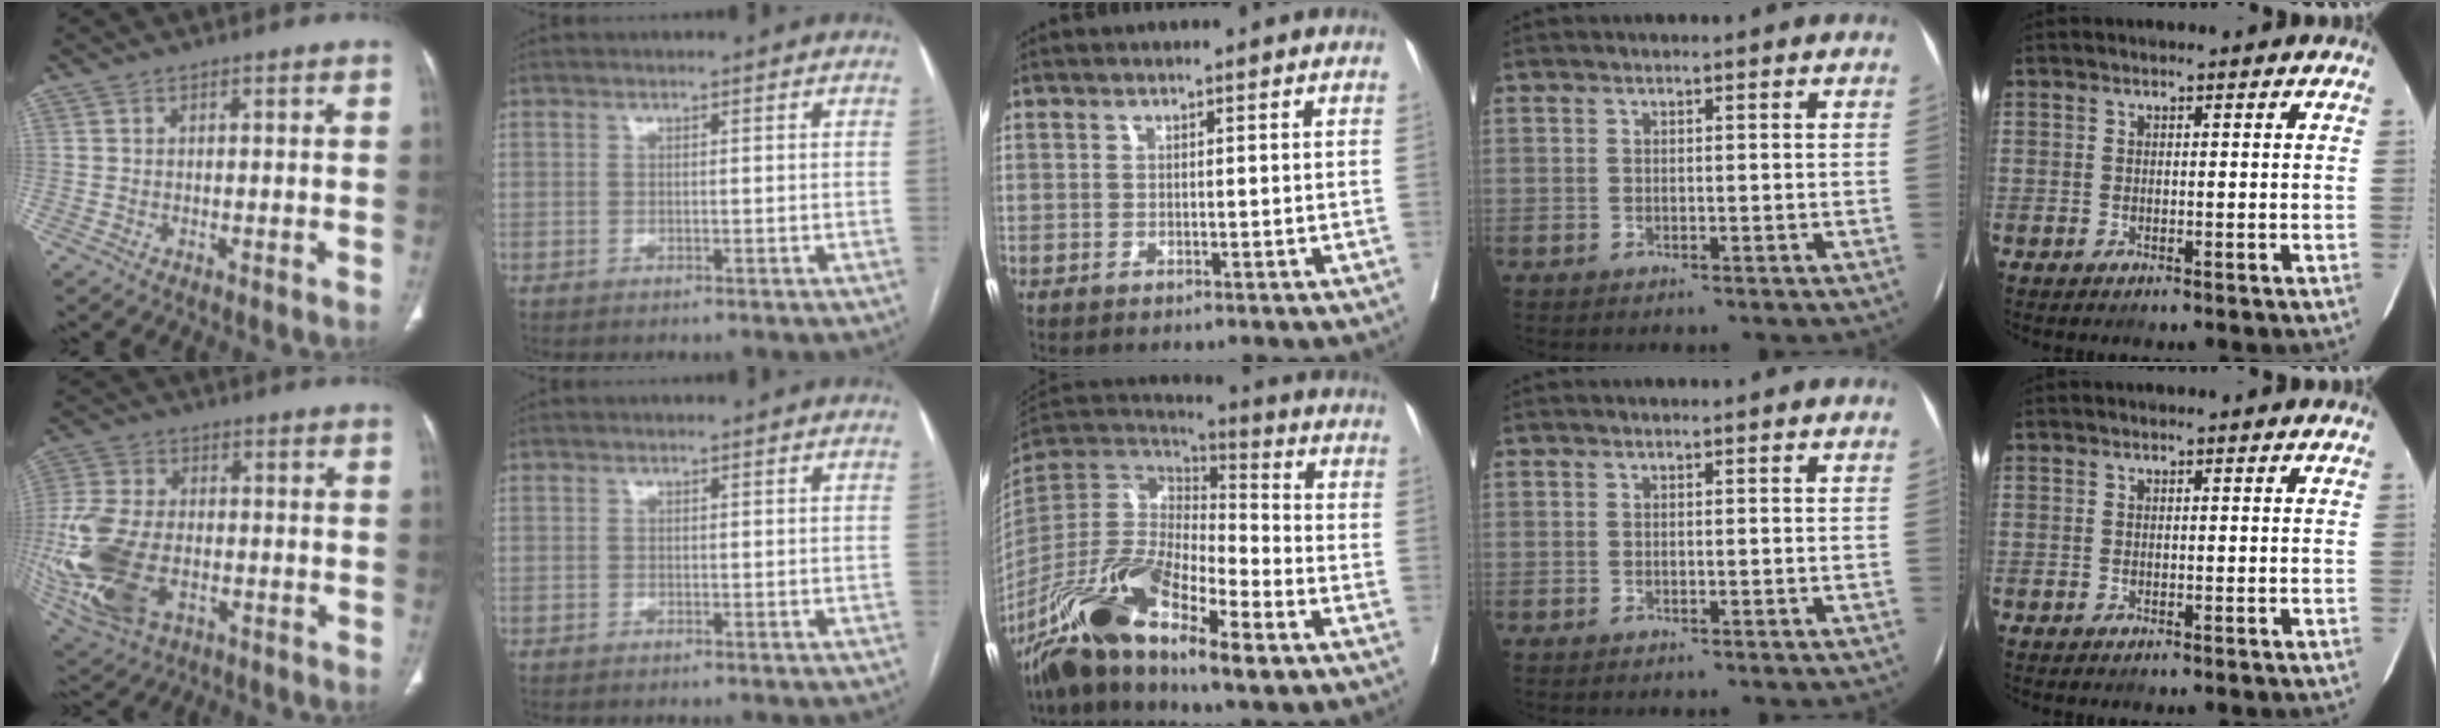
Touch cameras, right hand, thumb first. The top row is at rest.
{"thumb": {"total": 20.5, "force": [-4.8, 12.3, 15.6], "torque": [-0.367, -0.005, -0.073]}, "middle": {"total": 17.2, "force": [-10.1, 4.5, 13.2], "torque": [-0.271, -0.012, -0.190]}}